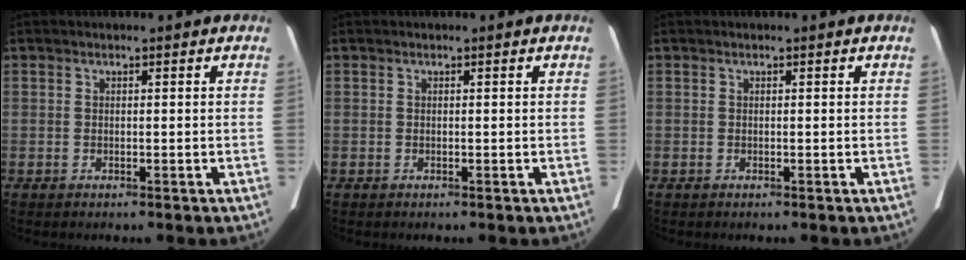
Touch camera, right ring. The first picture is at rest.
{"total": 0.0}
{"total": 0.0}